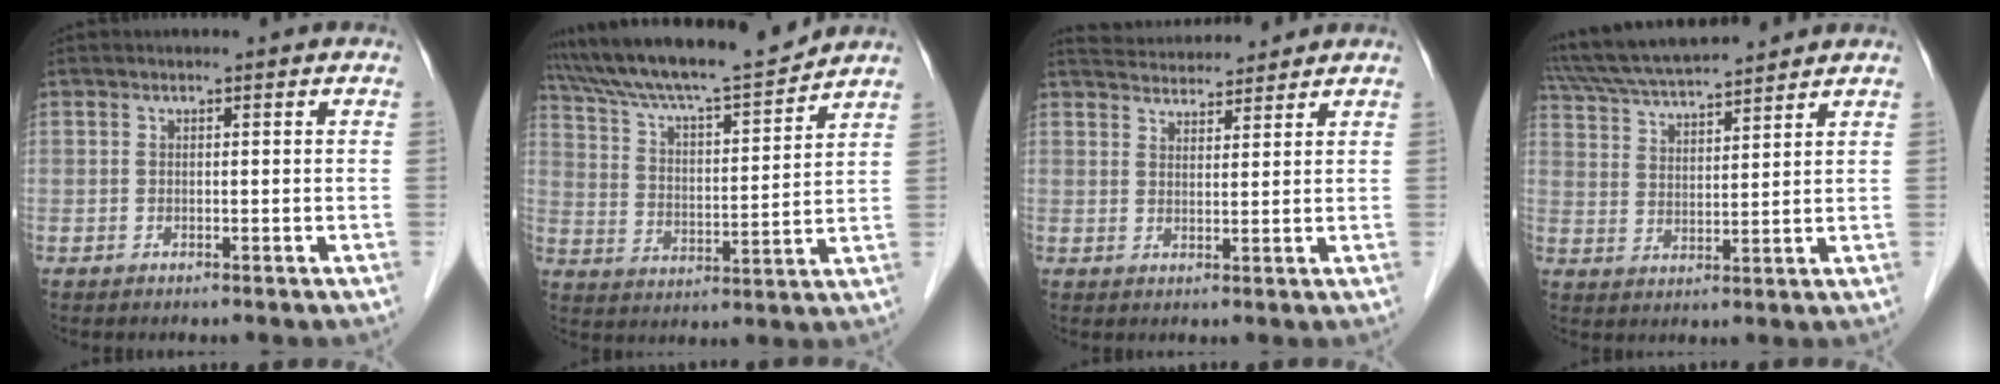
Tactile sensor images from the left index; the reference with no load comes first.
{"total": 15.5, "force": [14.4, 0.2, 5.7], "torque": [-0.105, 0.000, 0.239]}
{"total": 7.4, "force": [7.2, 1.1, 1.5], "torque": [-0.027, 0.026, 0.111]}
{"total": 13.7, "force": [12.5, 1.0, 5.4], "torque": [-0.108, 0.029, 0.219]}